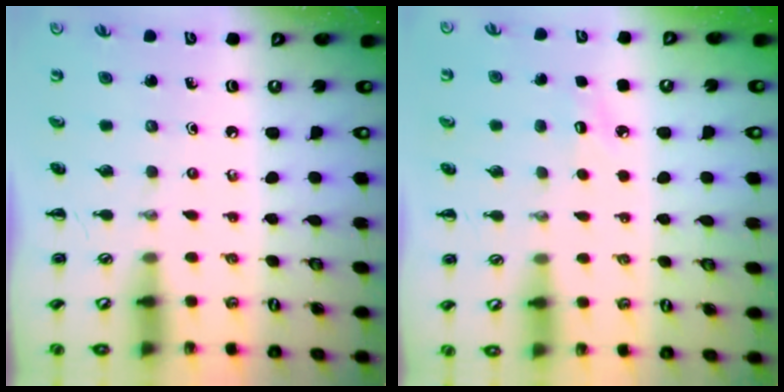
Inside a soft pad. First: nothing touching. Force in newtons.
{"total": 5.9, "press": 5.7, "slide": 1.5}